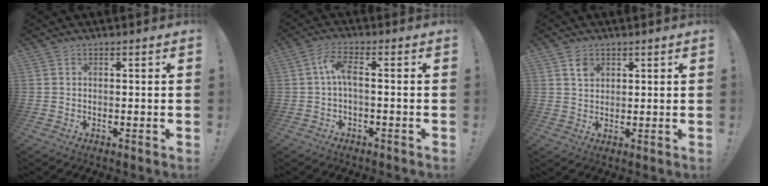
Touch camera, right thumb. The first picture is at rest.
{"total": 6.1, "force": [0.1, 1.9, 5.8], "torque": [-0.126, 0.001, -0.001]}
{"total": 4.1, "force": [2.3, 3.1, 1.6], "torque": [-0.012, -0.009, 0.038]}